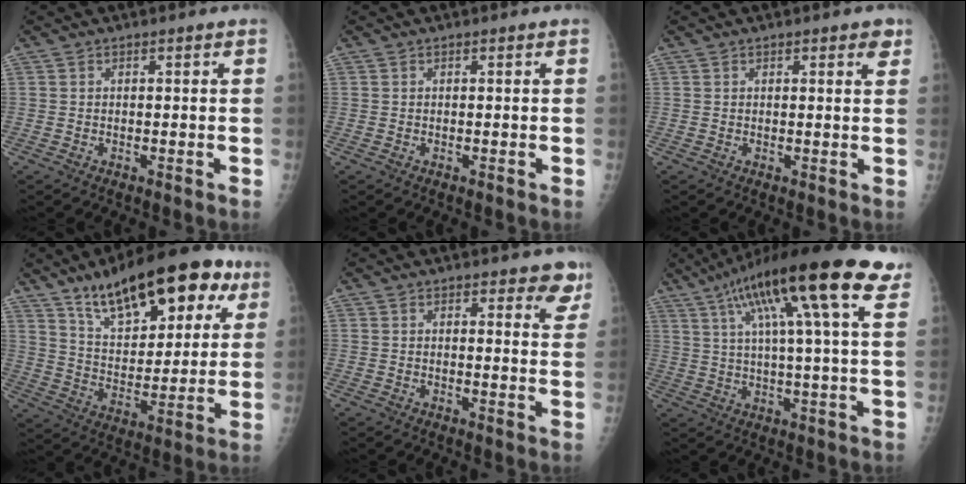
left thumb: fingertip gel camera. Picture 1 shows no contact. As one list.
[{"total": 0.0}, {"total": 2.6, "force": [1.5, 1.0, 1.8], "torque": [-0.011, -0.005, 0.015]}, {"total": 23.7, "force": [13.5, 10.2, 16.5], "torque": [-0.205, -0.031, 0.216]}, {"total": 5.2, "force": [3.9, 2.2, 2.7], "torque": [0.004, -0.021, 0.038]}, {"total": 22.6, "force": [11.9, 3.7, 18.9], "torque": [-0.301, 0.005, 0.179]}]